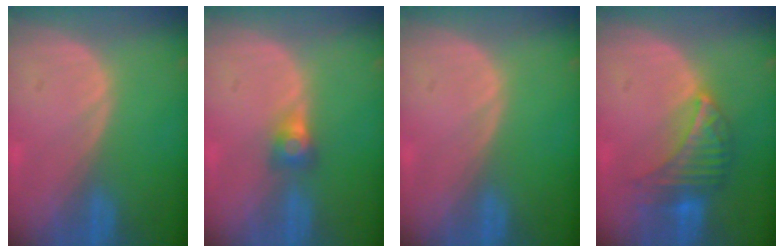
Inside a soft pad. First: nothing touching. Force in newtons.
{"total": 2.7, "press": 2.5, "slide": 1.0}
{"total": 0.0}
{"total": 6.8, "press": 6.6, "slide": 1.4}